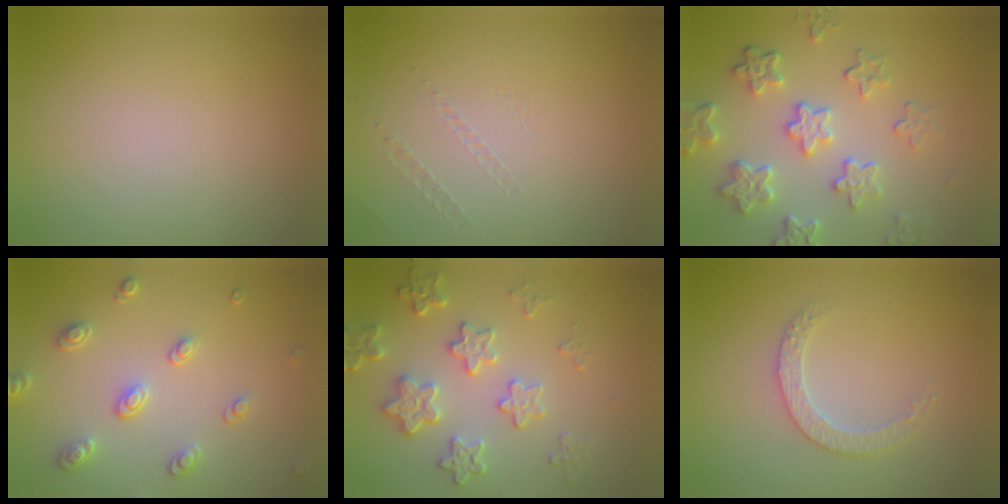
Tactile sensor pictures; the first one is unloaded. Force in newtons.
{"total": 0.5, "press": 0.2, "slide": 0.5}
{"total": 5.5, "press": 4.3, "slide": 3.5}
{"total": 2.6, "press": 2.5, "slide": 0.7}
{"total": 4.0, "press": 3.5, "slide": 2.0}
{"total": 2.5, "press": 2.4, "slide": 0.7}